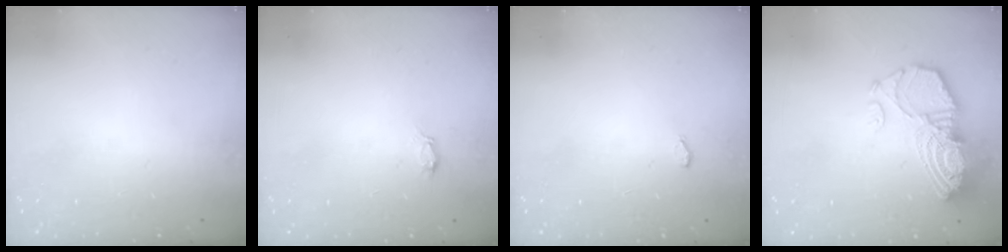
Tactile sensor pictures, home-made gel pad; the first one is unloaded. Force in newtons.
{"total": 2.1, "press": 2.1, "slide": 0.3}
{"total": 2.4, "press": 2.4, "slide": 0.3}
{"total": 14.3, "press": 14.2, "slide": 1.4}